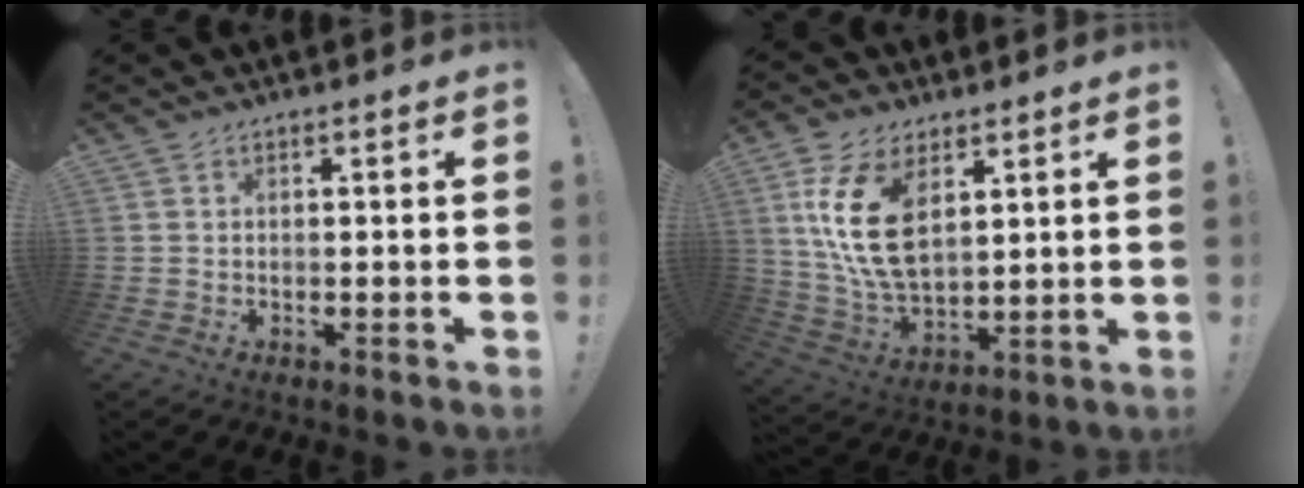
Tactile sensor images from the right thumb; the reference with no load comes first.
{"total": 17.0, "force": [6.0, 10.2, 12.1], "torque": [-0.242, -0.022, 0.108]}